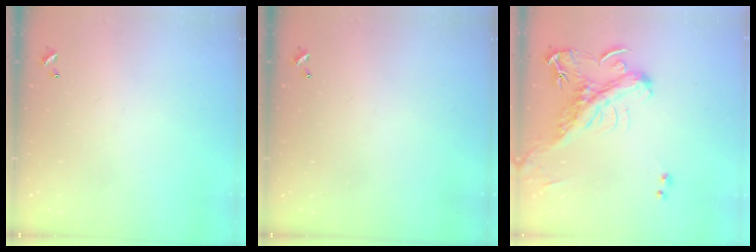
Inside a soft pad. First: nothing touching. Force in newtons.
{"total": 0.0}
{"total": 3.5, "press": 3.4, "slide": 1.0}